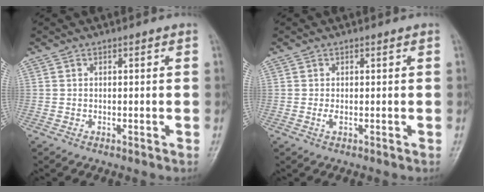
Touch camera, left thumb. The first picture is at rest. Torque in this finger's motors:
{"motor_torque": [-0.02, -0.04, 0.06, -0.05, -0.01]}